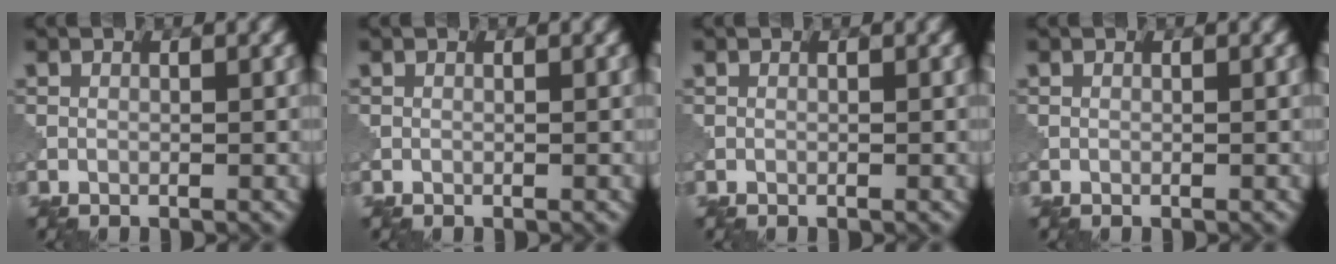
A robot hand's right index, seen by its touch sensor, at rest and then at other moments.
{"total": 0.0}
{"total": 0.0}
{"total": 0.0}